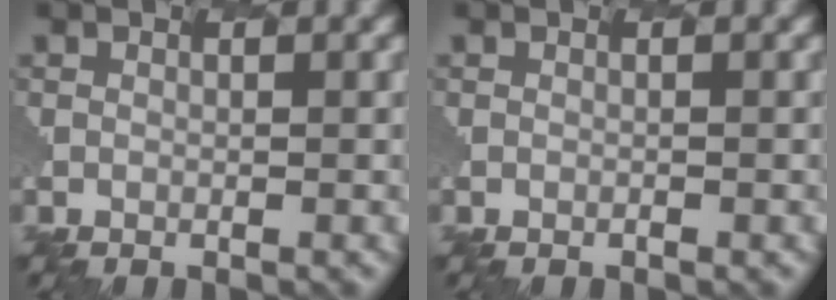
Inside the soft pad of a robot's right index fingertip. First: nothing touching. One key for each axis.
{"total": 0.0}